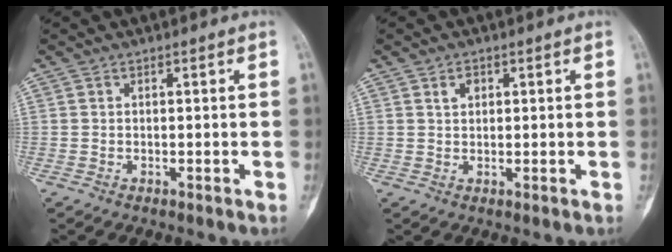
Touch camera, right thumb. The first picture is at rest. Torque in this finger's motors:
{"motor_torque": [-0.55, 0.56, 0.01, -0.01, 0.00]}